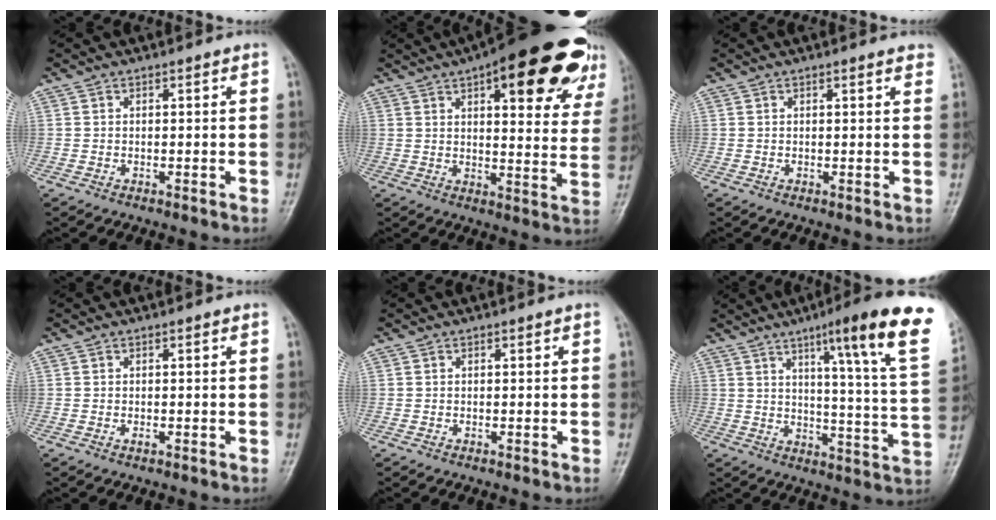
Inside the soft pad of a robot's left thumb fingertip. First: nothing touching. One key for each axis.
{"total": 24.1, "fx": 13.9, "fy": 8.1, "fz": 17.9, "tx": -0.204, "ty": -0.026, "tz": 0.173}
{"total": 2.2, "fx": 1.7, "fy": 0.5, "fz": 1.3, "tx": -0.007, "ty": 0.001, "tz": 0.015}
{"total": 0.8, "fx": -0.1, "fy": 0.4, "fz": 0.7, "tx": -0.010, "ty": 0.001, "tz": -0.001}
{"total": 0.0}
{"total": 21.4, "fx": 11.7, "fy": 1.5, "fz": 17.9, "tx": -0.229, "ty": -0.047, "tz": 0.153}